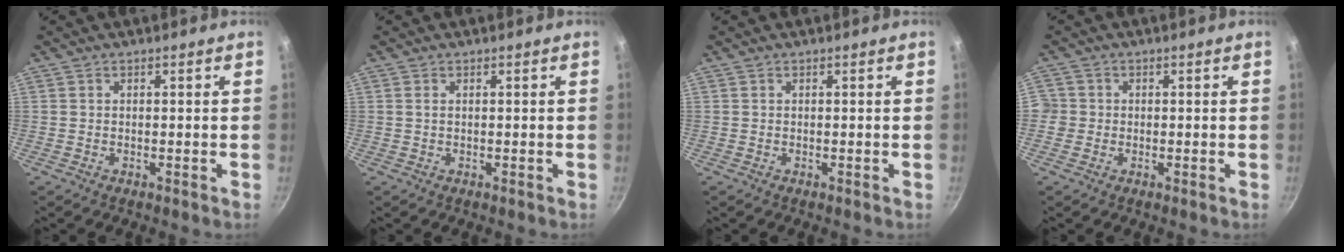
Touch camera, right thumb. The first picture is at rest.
{"total": 0.7, "force": [0.2, 0.4, 0.5], "torque": [-0.010, 0.001, 0.003]}
{"total": 0.0}
{"total": 2.9, "force": [-0.6, 2.7, 0.5], "torque": [0.004, 0.010, -0.015]}